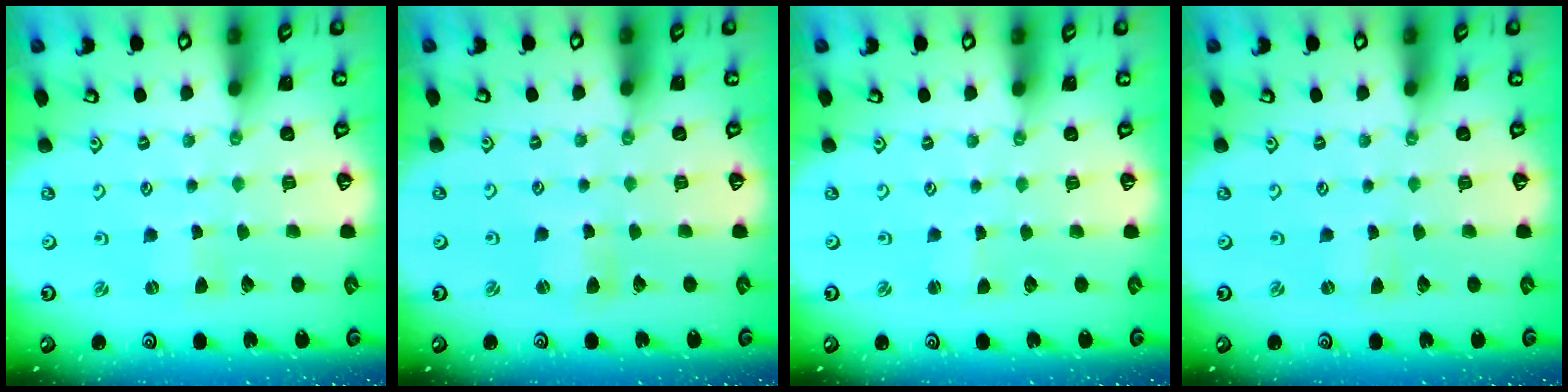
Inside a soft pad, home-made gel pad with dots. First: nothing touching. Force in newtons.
{"total": 2.1, "press": 2.1, "slide": 0.3}
{"total": 0.0}
{"total": 0.0}